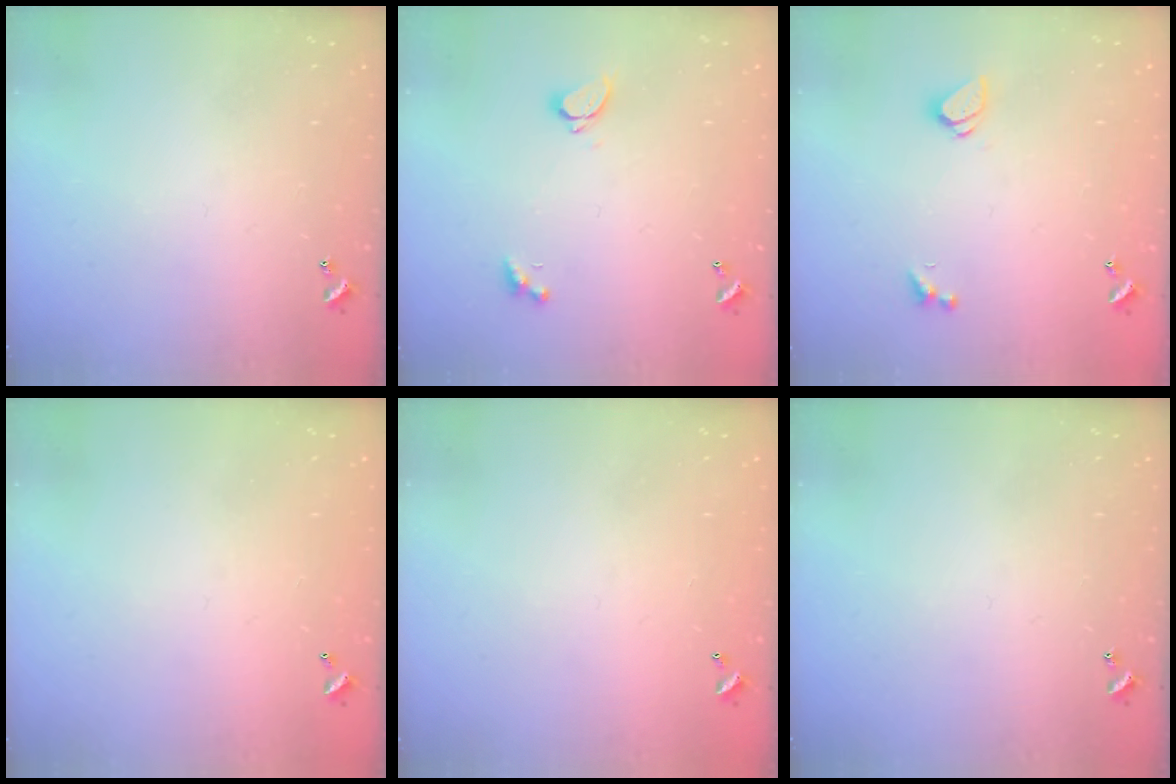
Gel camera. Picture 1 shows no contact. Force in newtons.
{"total": 2.2, "press": 2.0, "slide": 0.9}
{"total": 1.3, "press": 1.2, "slide": 0.4}
{"total": 2.8, "press": 2.8, "slide": 0.1}
{"total": 2.9, "press": 2.9, "slide": 0.1}
{"total": 0.0}